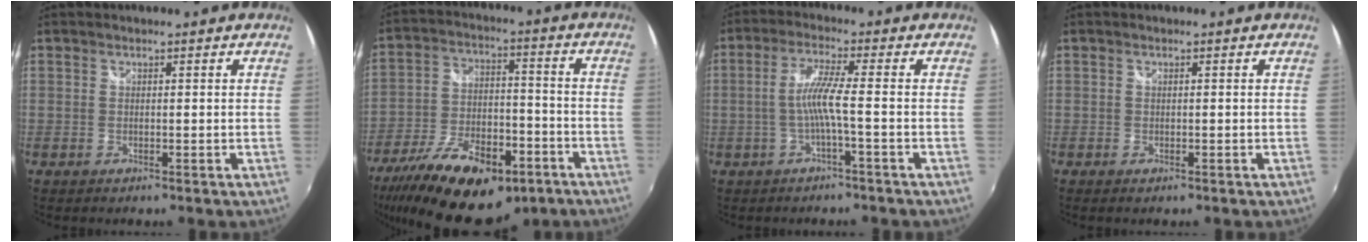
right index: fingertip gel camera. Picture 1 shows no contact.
{"total": 23.6, "force": [-14.7, 10.7, 15.0], "torque": [-0.284, -0.027, -0.223]}
{"total": 5.3, "force": [-1.6, -0.8, 5.0], "torque": [-0.110, 0.002, -0.027]}
{"total": 0.6, "force": [-0.4, 0.4, 0.2], "torque": [-0.004, -0.004, -0.009]}